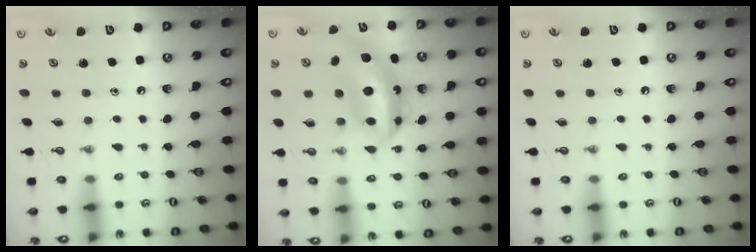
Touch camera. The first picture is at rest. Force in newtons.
{"total": 12.4, "press": 12.3, "slide": 1.1}
{"total": 0.0}